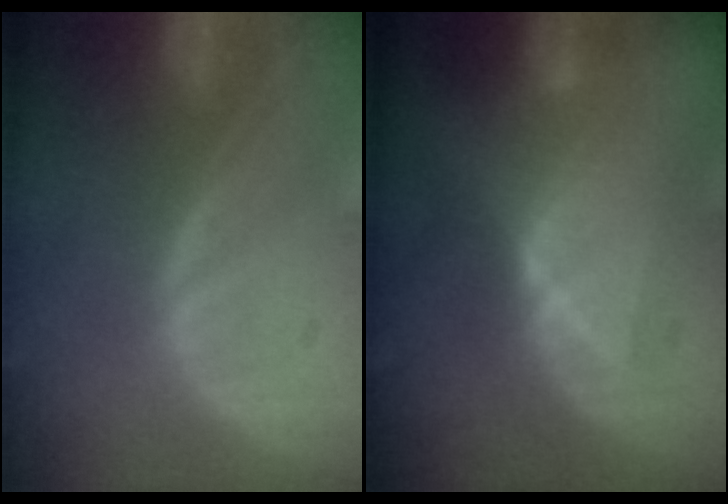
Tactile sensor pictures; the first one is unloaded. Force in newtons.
{"total": 6.7, "press": 6.7, "slide": 0.6}